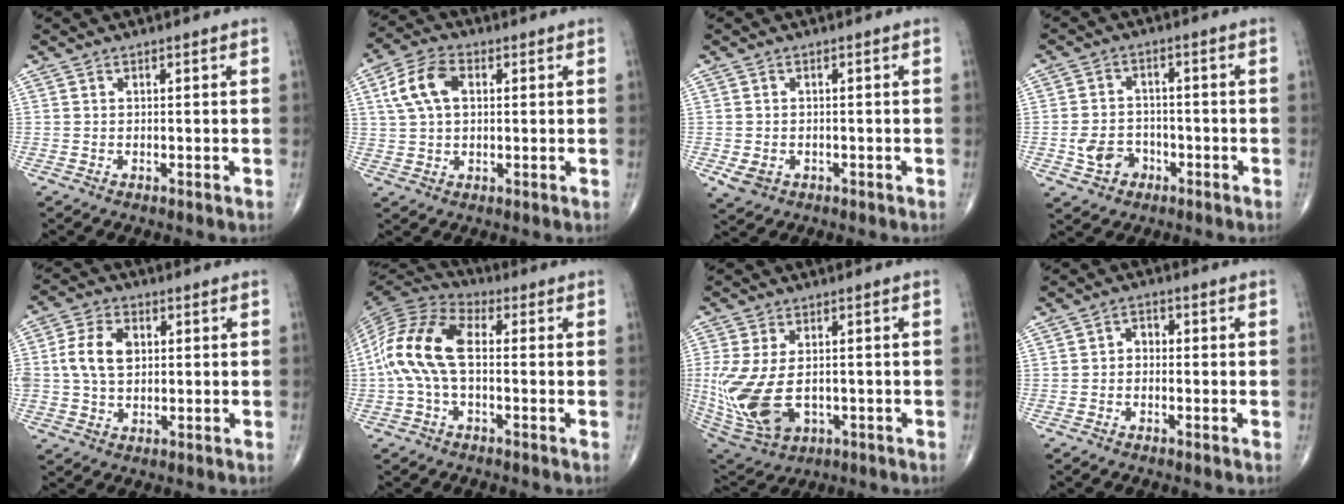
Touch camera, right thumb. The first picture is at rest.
{"total": 8.7, "force": [2.2, 5.4, 6.6], "torque": [-0.130, 0.016, 0.038]}
{"total": 2.9, "force": [-1.0, 2.4, 1.5], "torque": [-0.024, 0.001, -0.007]}
{"total": 6.3, "force": [-2.4, 5.1, 2.8], "torque": [-0.032, 0.021, -0.039]}
{"total": 8.4, "force": [1.0, 5.9, 5.9], "torque": [-0.107, 0.009, 0.018]}
{"total": 13.9, "force": [-0.3, 7.6, 11.7], "torque": [-0.244, 0.035, -0.017]}
{"total": 16.0, "force": [-1.9, 9.8, 12.5], "torque": [-0.289, -0.019, -0.011]}
{"total": 2.2, "force": [-0.4, 1.8, 1.3], "torque": [-0.004, 0.013, -0.018]}